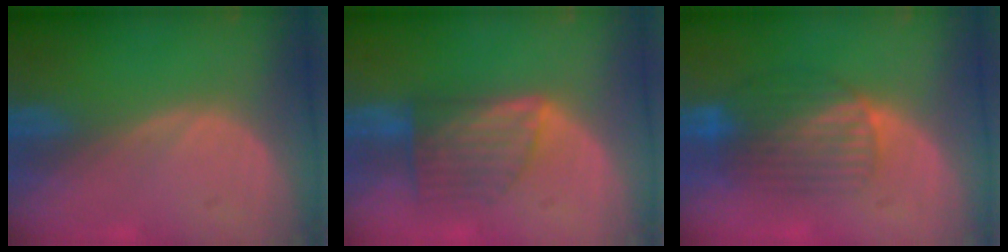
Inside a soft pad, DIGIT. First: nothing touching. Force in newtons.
{"total": 7.3, "press": 6.4, "slide": 3.5}
{"total": 7.4, "press": 7.2, "slide": 1.7}